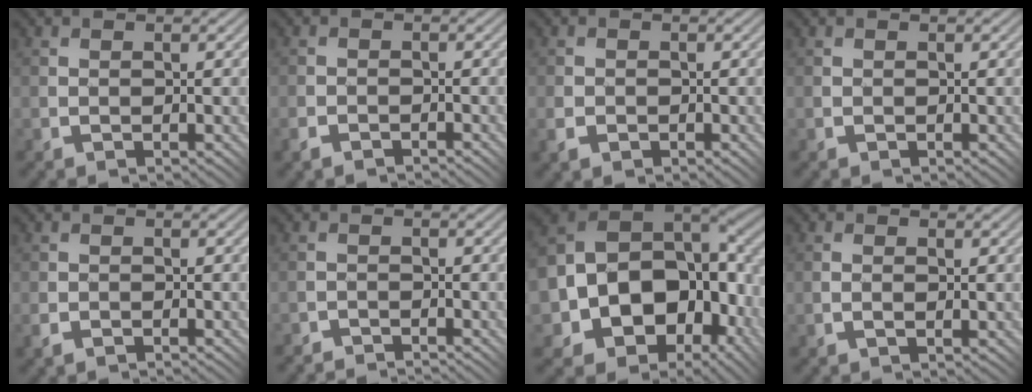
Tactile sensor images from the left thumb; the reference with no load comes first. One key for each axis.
{"total": 1.6, "fx": -1.5, "fy": 0.4, "fz": 0.2, "tx": -0.007, "ty": 0.001, "tz": -0.037}
{"total": 1.9, "fx": -0.9, "fy": 1.5, "fz": 0.9, "tx": -0.021, "ty": -0.005, "tz": -0.019}
{"total": 0.0}
{"total": 1.3, "fx": -1.1, "fy": 0.5, "fz": 0.3, "tx": -0.009, "ty": 0.000, "tz": -0.027}
{"total": 1.9, "fx": -1.8, "fy": -0.5, "fz": -0.6, "tx": 0.016, "ty": 0.012, "tz": -0.038}
{"total": 17.9, "fx": -1.8, "fy": 13.3, "fz": 11.8, "tx": -0.238, "ty": -0.031, "tz": -0.007}
{"total": 1.2, "fx": -0.2, "fy": 0.6, "fz": 1.1, "tx": -0.007, "ty": 0.008, "tz": 0.002}